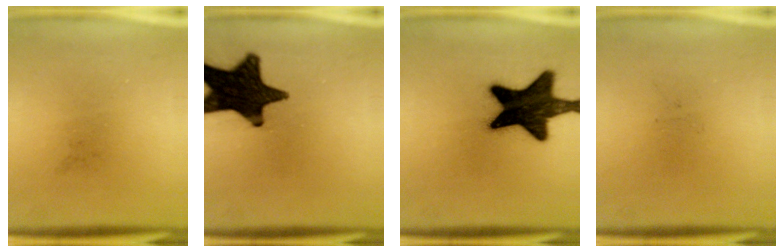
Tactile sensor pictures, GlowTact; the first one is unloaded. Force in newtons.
{"total": 17.7}
{"total": 18.8}
{"total": 0.0}